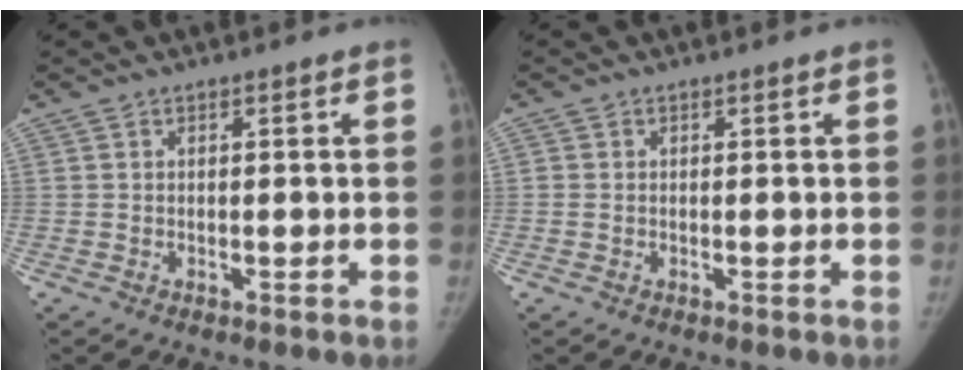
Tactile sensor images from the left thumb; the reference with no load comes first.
{"total": 0.9, "force": [-0.2, 0.7, 0.5], "torque": [-0.010, 0.000, -0.002]}